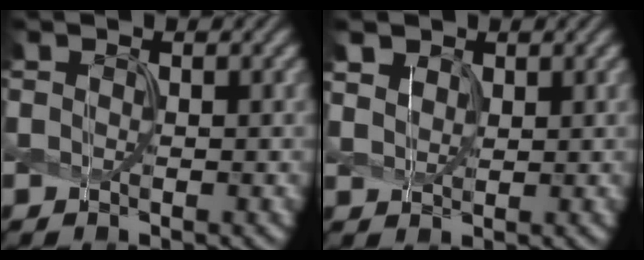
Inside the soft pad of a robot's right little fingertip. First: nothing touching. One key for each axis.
{"total": 2.4, "fx": 1.5, "fy": 1.7, "fz": 0.9, "tx": -0.033, "ty": 0.001, "tz": 0.035}